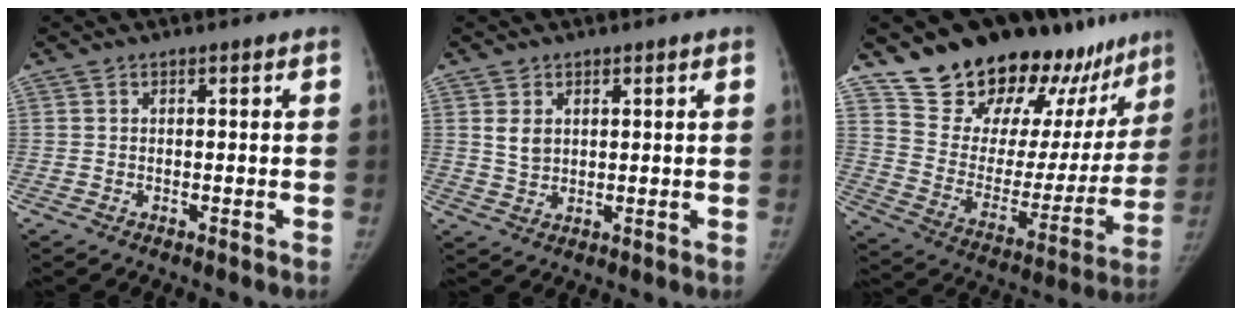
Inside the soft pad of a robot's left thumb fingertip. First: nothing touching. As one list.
[{"total": 3.3, "force": [1.3, 2.4, 1.8], "torque": [-0.018, -0.013, 0.030]}, {"total": 27.4, "force": [22.4, 12.1, 9.9], "torque": [-0.101, -0.119, 0.328]}]